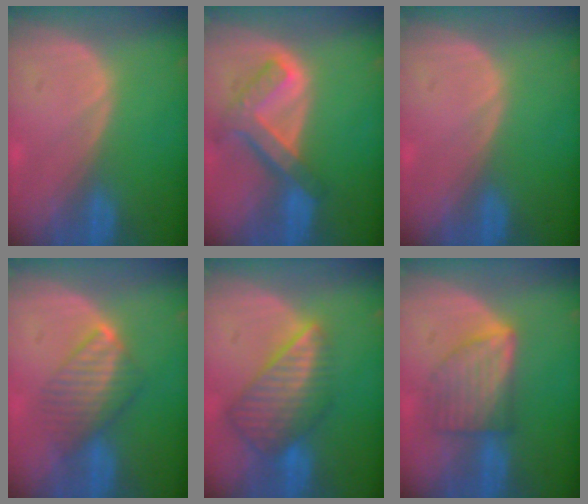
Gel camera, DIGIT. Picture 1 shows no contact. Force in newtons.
{"total": 7.6, "press": 6.5, "slide": 4.0}
{"total": 0.0}
{"total": 5.7, "press": 5.6, "slide": 0.6}
{"total": 8.8, "press": 7.7, "slide": 4.4}
{"total": 6.4, "press": 6.4, "slide": 0.1}